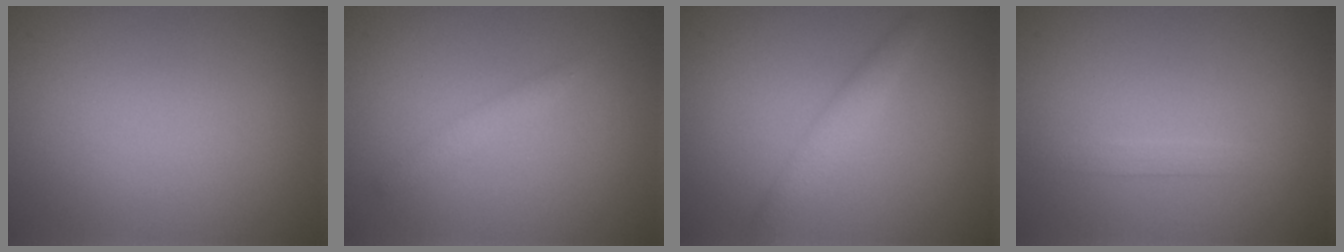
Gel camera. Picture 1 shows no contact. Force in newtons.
{"total": 1.3, "press": 1.3, "slide": 0.0}
{"total": 2.3, "press": 2.3, "slide": 0.0}
{"total": 1.1, "press": 1.1, "slide": 0.1}